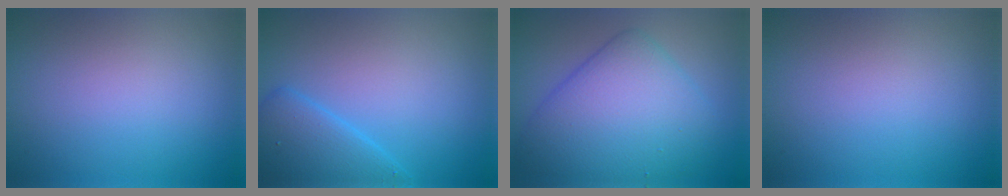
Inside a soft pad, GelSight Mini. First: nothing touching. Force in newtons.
{"total": 4.3, "press": 4.3, "slide": 0.3}
{"total": 8.4, "press": 8.4, "slide": 0.3}
{"total": 0.0}